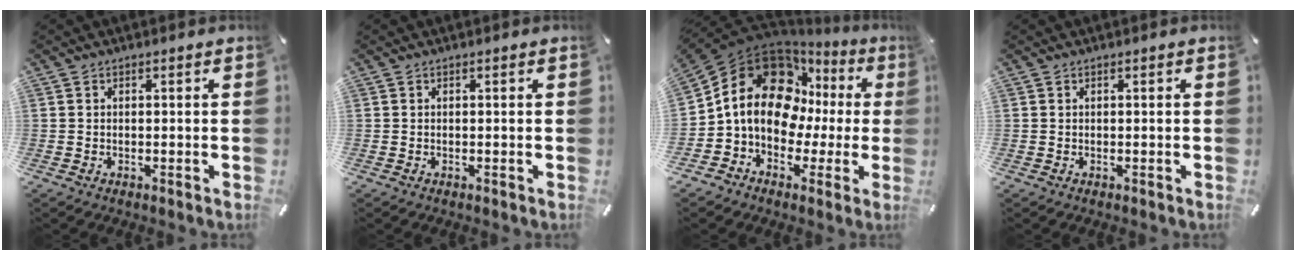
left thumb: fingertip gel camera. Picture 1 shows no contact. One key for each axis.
{"total": 0.0}
{"total": 18.5, "fx": 3.4, "fy": 14.3, "fz": 11.2, "tx": -0.200, "ty": -0.015, "tz": 0.058}
{"total": 0.0}